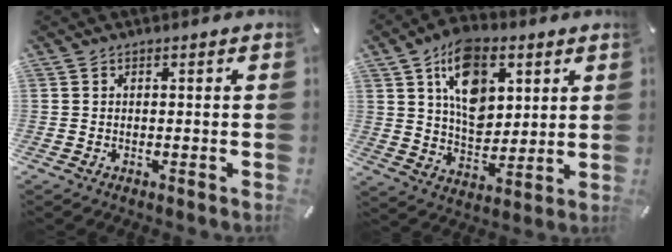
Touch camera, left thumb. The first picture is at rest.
{"total": 14.9, "force": [6.3, 10.0, 9.1], "torque": [-0.146, -0.011, 0.117]}